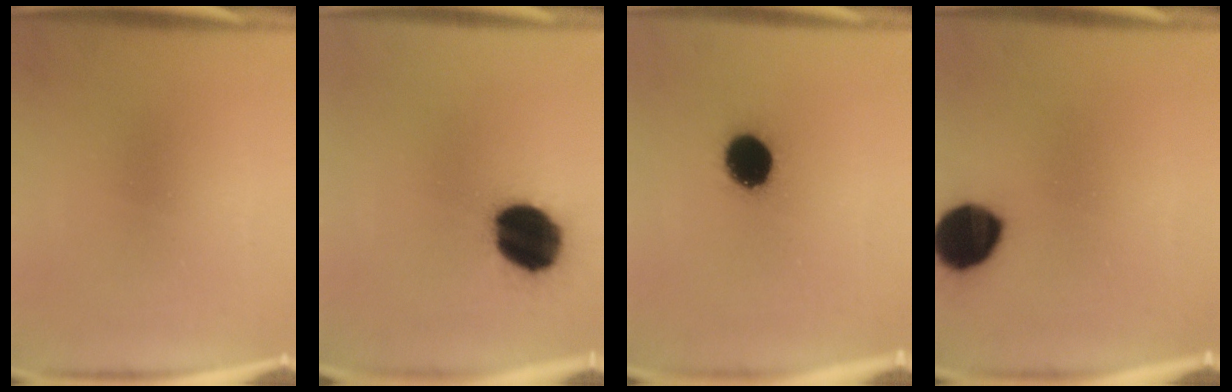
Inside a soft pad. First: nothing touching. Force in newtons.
{"total": 17.1}
{"total": 11.1}
{"total": 12.8}